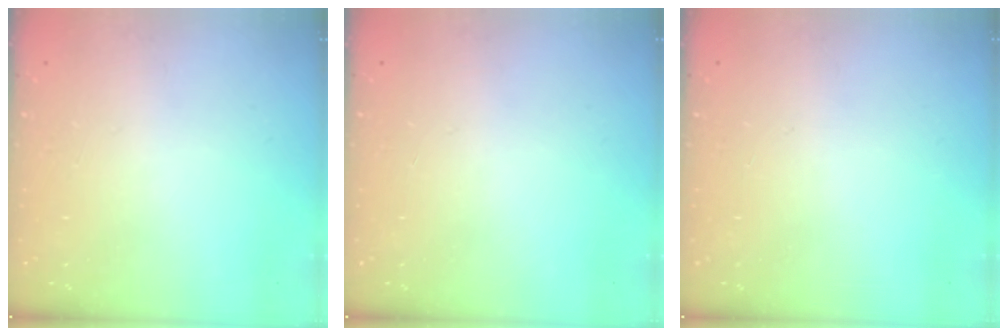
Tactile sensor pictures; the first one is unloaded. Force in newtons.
{"total": 0.0}
{"total": 0.0}